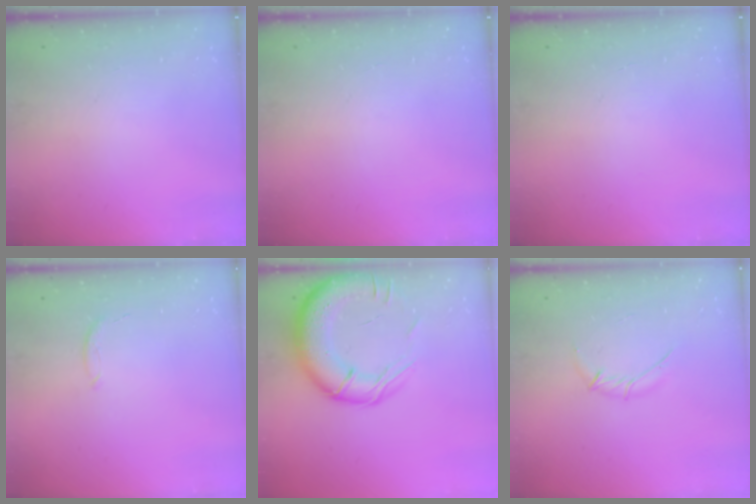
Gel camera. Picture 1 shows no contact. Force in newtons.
{"total": 0.0}
{"total": 0.0}
{"total": 4.8, "press": 4.7, "slide": 0.7}
{"total": 19.8, "press": 19.2, "slide": 4.8}
{"total": 4.1, "press": 4.0, "slide": 0.9}